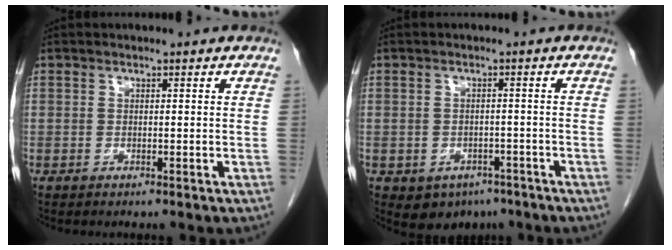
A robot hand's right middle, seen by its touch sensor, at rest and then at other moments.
{"total": 5.3, "force": [-3.3, 3.9, 1.6], "torque": [-0.016, 0.006, -0.039]}